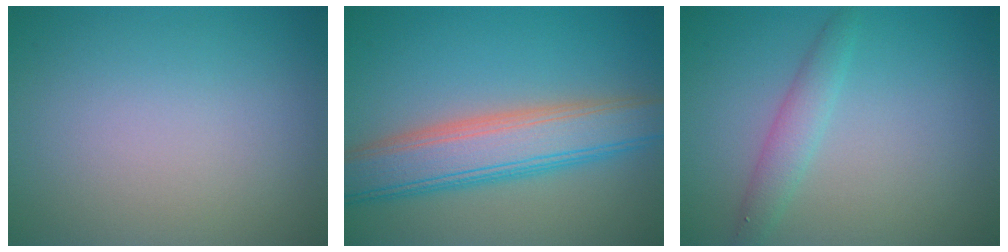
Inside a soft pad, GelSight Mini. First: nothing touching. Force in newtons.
{"total": 7.2, "press": 7.2, "slide": 0.2}
{"total": 2.1, "press": 2.1, "slide": 0.1}